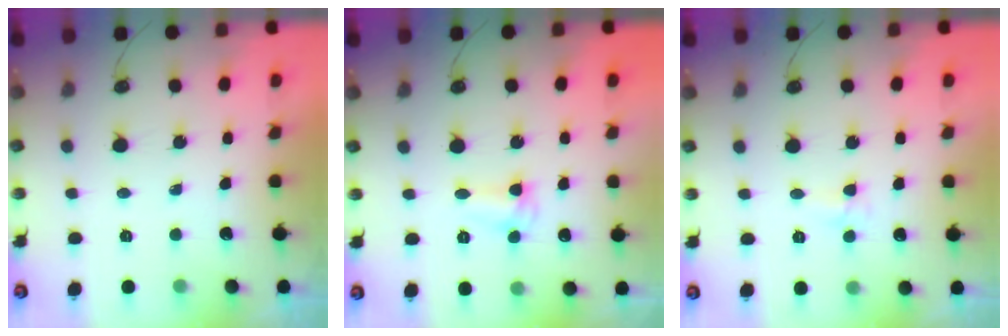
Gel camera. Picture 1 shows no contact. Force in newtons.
{"total": 3.2, "press": 3.2, "slide": 0.2}
{"total": 3.6, "press": 3.6, "slide": 0.6}